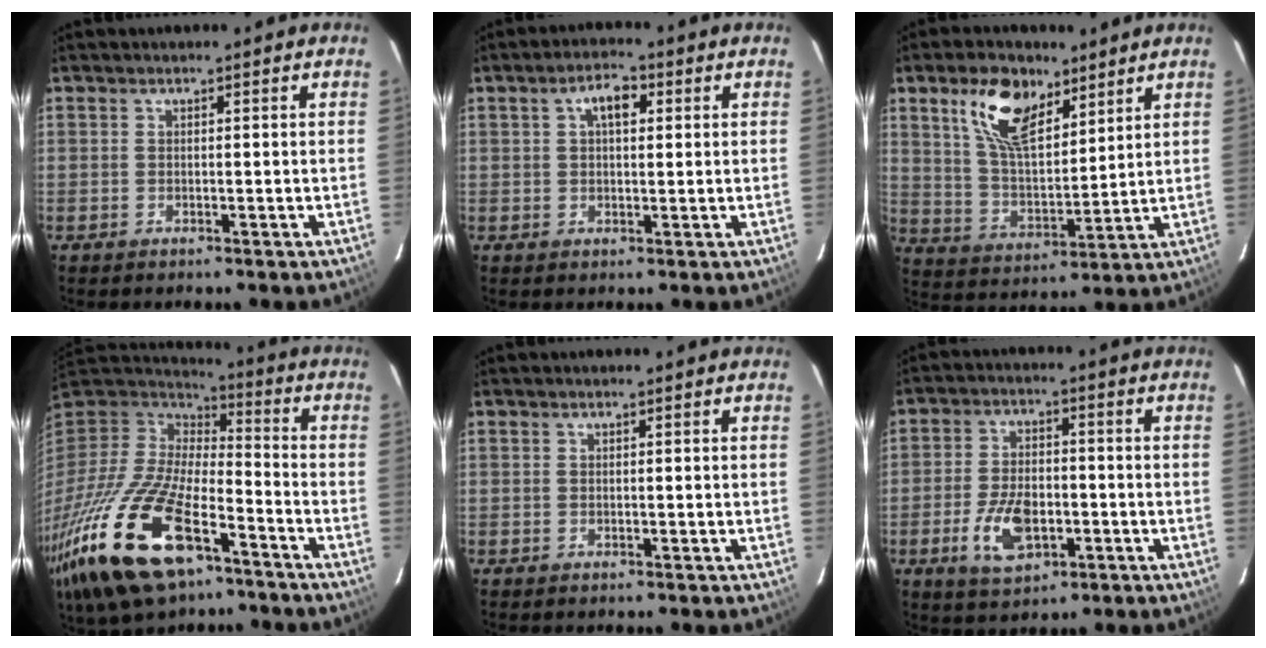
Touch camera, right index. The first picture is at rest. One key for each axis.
{"total": 4.5, "fx": 1.4, "fy": 2.3, "fz": 3.5, "tx": -0.059, "ty": 0.016, "tz": 0.026}
{"total": 13.0, "fx": 7.6, "fy": 6.2, "fz": 8.5, "tx": -0.156, "ty": 0.013, "tz": 0.147}
{"total": 30.2, "fx": -17.0, "fy": 12.7, "fz": 21.4, "tx": -0.453, "ty": -0.058, "tz": -0.299}
{"total": 0.0}
{"total": 9.8, "fx": -3.4, "fy": 5.5, "fz": 7.4, "tx": -0.154, "ty": 0.000, "tz": -0.053}